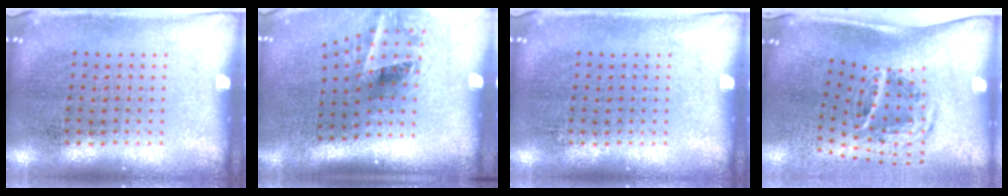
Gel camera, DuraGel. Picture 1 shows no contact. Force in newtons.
{"total": 1.9, "press": 1.2, "slide": 1.4}
{"total": 0.0}
{"total": 2.1, "press": 1.2, "slide": 1.7}